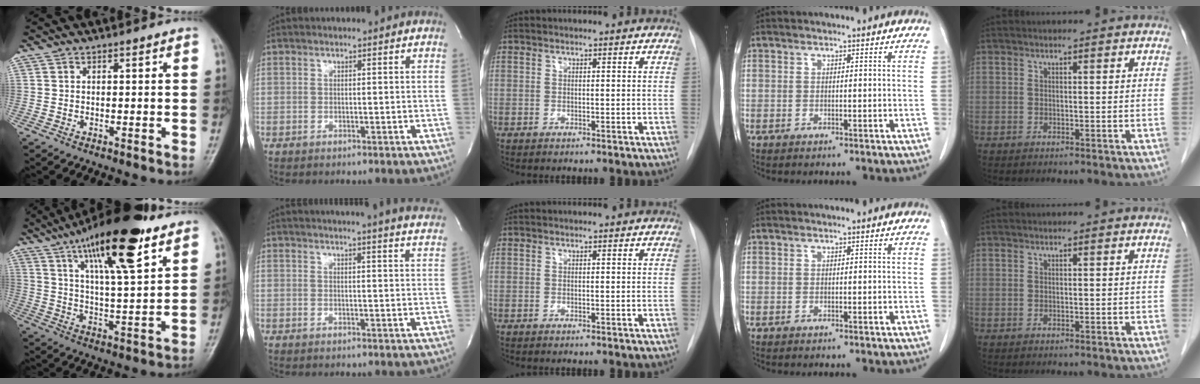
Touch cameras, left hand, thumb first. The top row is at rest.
{"thumb": {"total": 19.8, "force": [11.5, 5.1, 15.3], "torque": [-0.233, -0.038, 0.190]}, "index": {"total": 20.4, "force": [19.0, 0.1, 7.4], "torque": [-0.113, -0.040, 0.218]}}